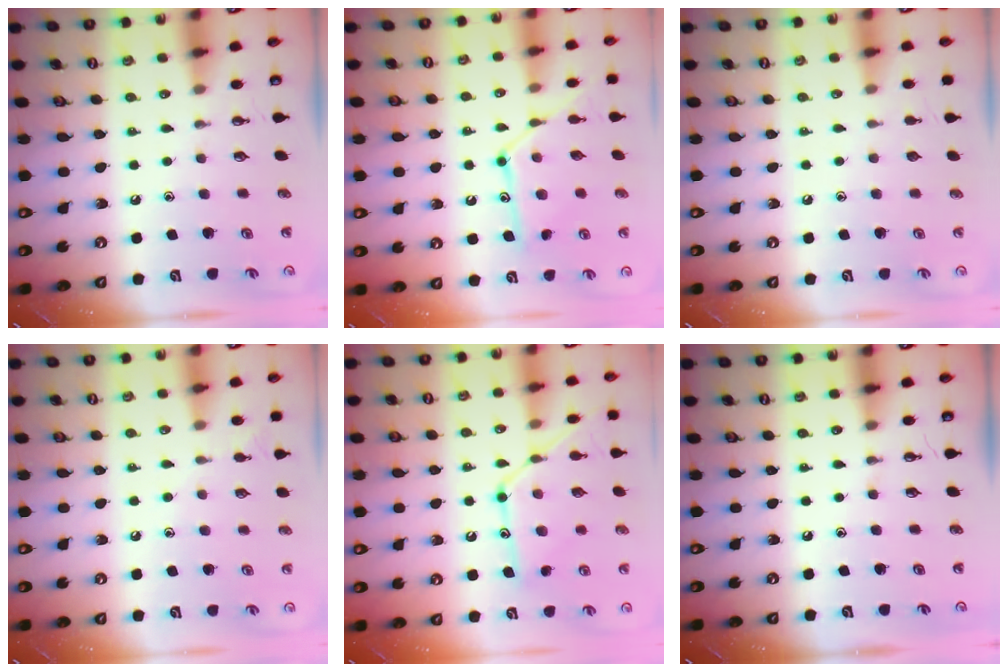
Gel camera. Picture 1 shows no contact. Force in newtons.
{"total": 12.5, "press": 12.5, "slide": 0.5}
{"total": 0.0}
{"total": 6.1, "press": 6.1, "slide": 0.6}
{"total": 13.6, "press": 13.5, "slide": 0.9}
{"total": 0.0}